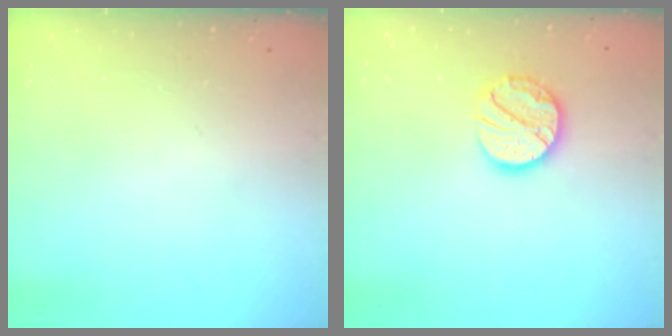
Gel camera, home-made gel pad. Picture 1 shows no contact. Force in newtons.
{"total": 13.2, "press": 13.1, "slide": 1.0}